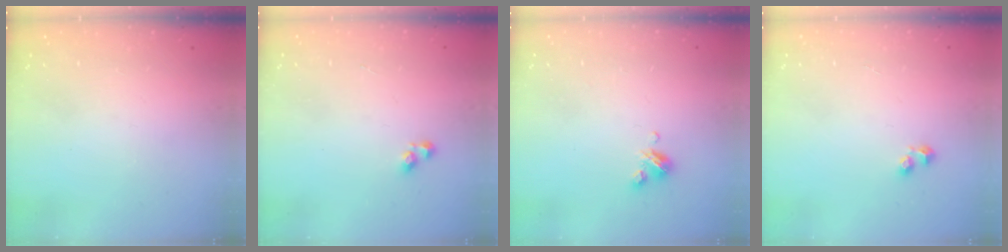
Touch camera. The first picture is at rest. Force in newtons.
{"total": 2.4, "press": 2.3, "slide": 0.6}
{"total": 4.0, "press": 4.0, "slide": 0.3}
{"total": 1.7, "press": 1.6, "slide": 0.6}